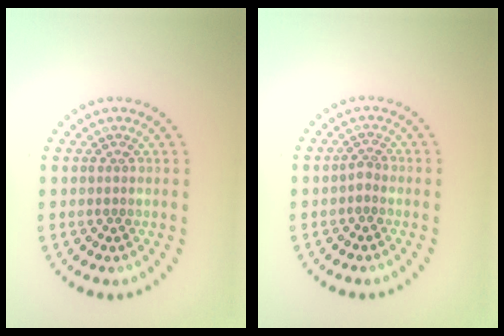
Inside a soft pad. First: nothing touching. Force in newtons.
{"total": 0.9, "press": 0.6, "slide": 0.7}